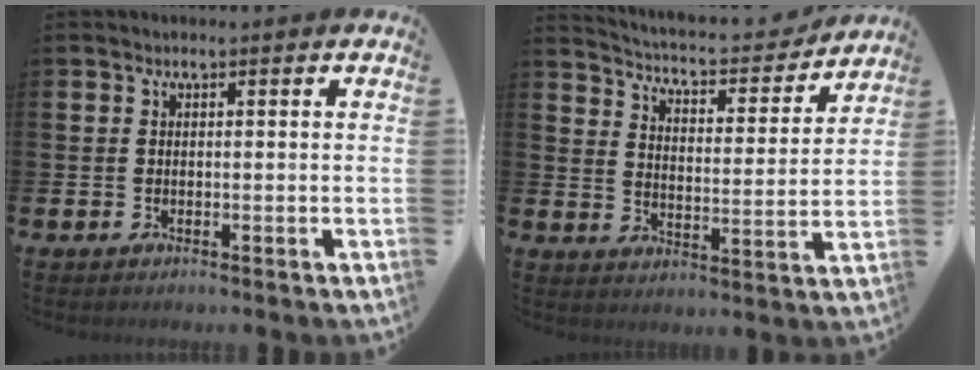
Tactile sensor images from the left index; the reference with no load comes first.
{"total": 5.3, "force": [5.1, 1.0, 1.2], "torque": [-0.051, -0.043, 0.081]}